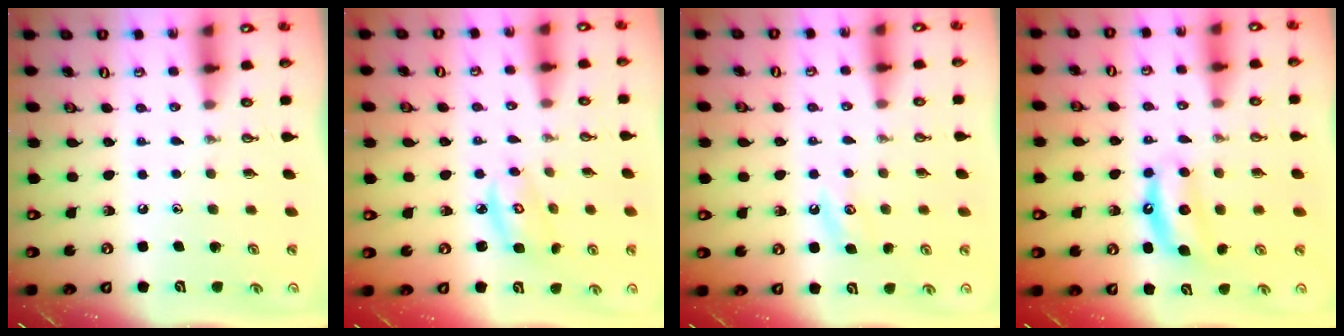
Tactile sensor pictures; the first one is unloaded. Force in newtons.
{"total": 4.4, "press": 4.4, "slide": 0.2}
{"total": 5.7, "press": 5.7, "slide": 0.4}
{"total": 6.7, "press": 6.6, "slide": 0.4}